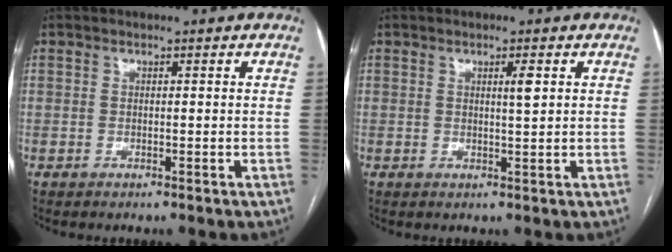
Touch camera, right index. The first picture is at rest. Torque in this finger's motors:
{"motor_torque": [-0.06, 0.11, 0.02, 0.01]}